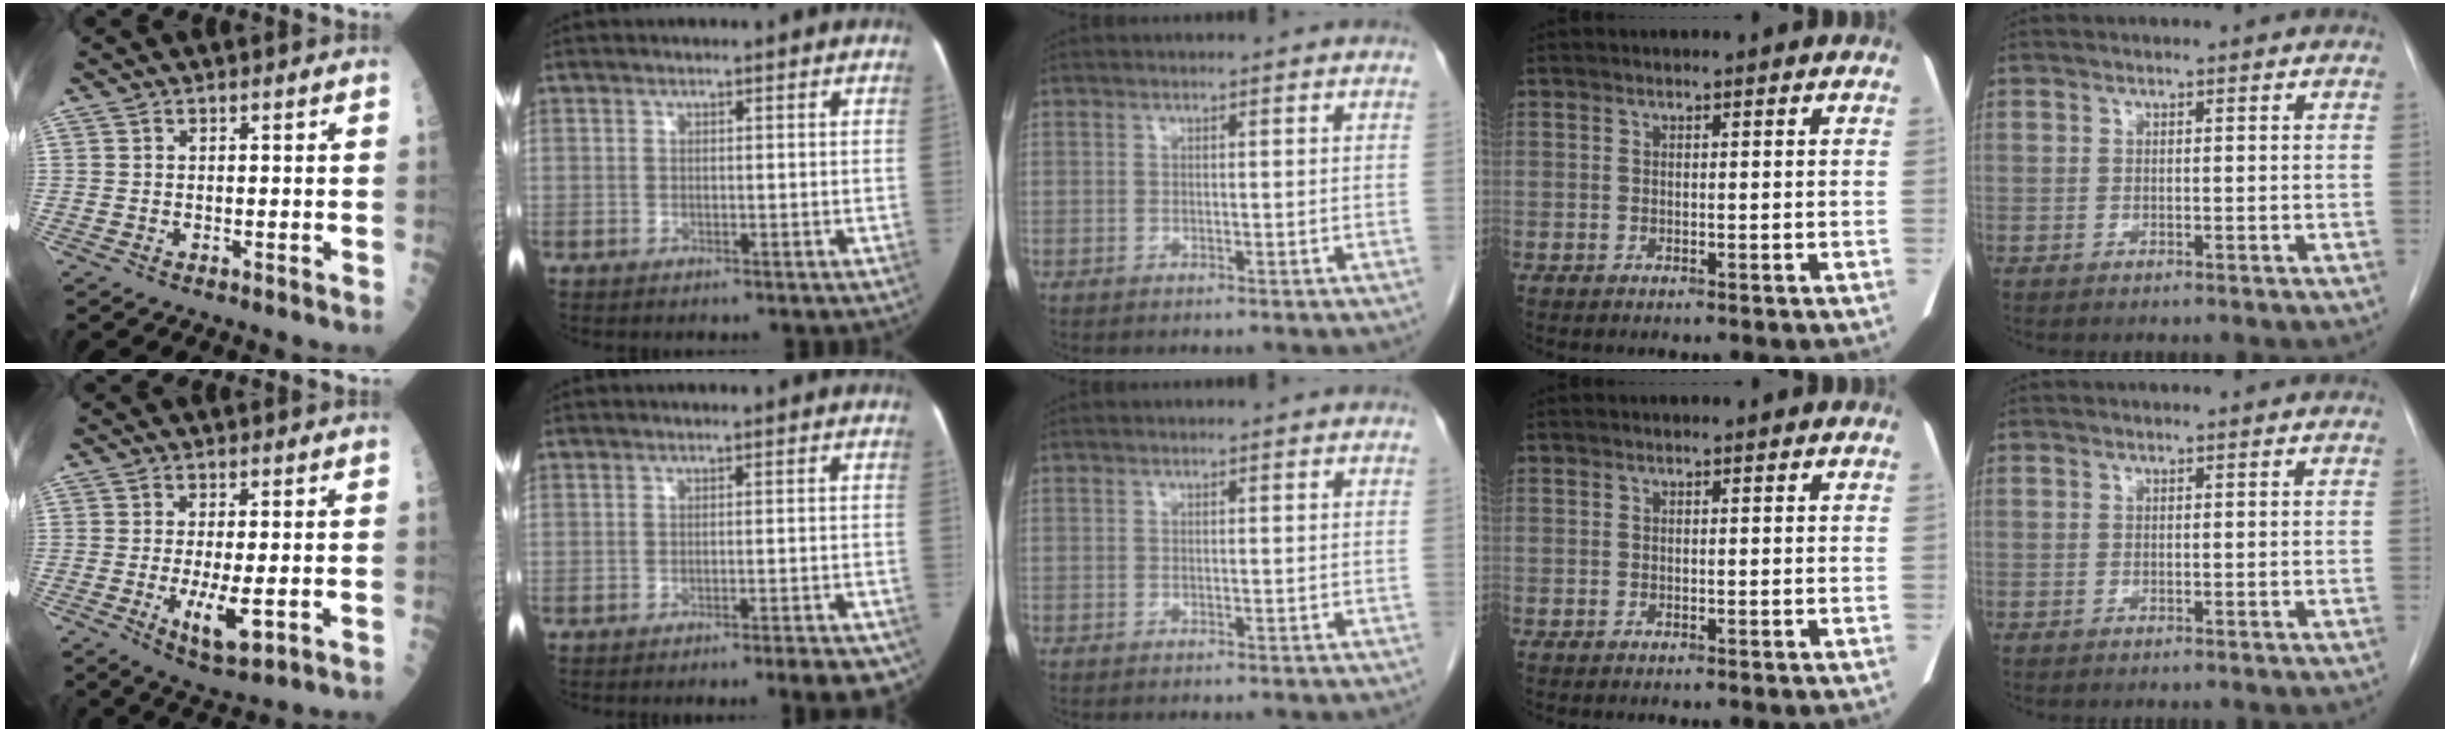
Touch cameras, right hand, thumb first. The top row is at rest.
{"thumb": {"total": 7.5, "force": [-1.5, 2.3, 7.0], "torque": [-0.122, -0.017, -0.018]}, "index": {"total": 7.3, "force": [-5.7, 1.2, 4.4], "torque": [-0.035, 0.010, -0.074]}}